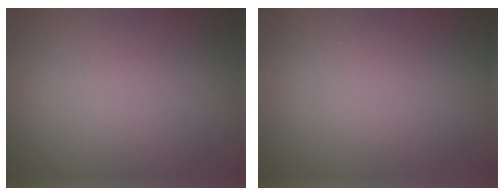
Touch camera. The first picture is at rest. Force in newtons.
{"total": 0.0}